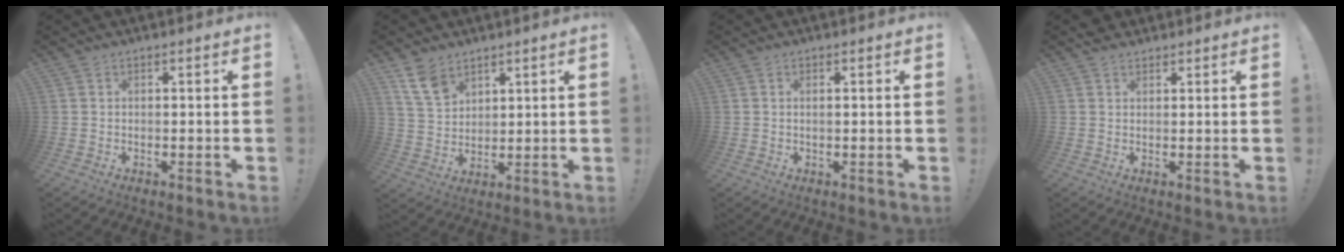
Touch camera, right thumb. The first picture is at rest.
{"total": 9.3, "force": [6.4, 5.7, 3.7], "torque": [-0.080, -0.028, 0.130]}
{"total": 0.9, "force": [0.3, -0.1, 0.8], "torque": [-0.015, -0.002, 0.005]}
{"total": 2.3, "force": [1.8, 1.4, 0.5], "torque": [-0.001, -0.009, 0.035]}